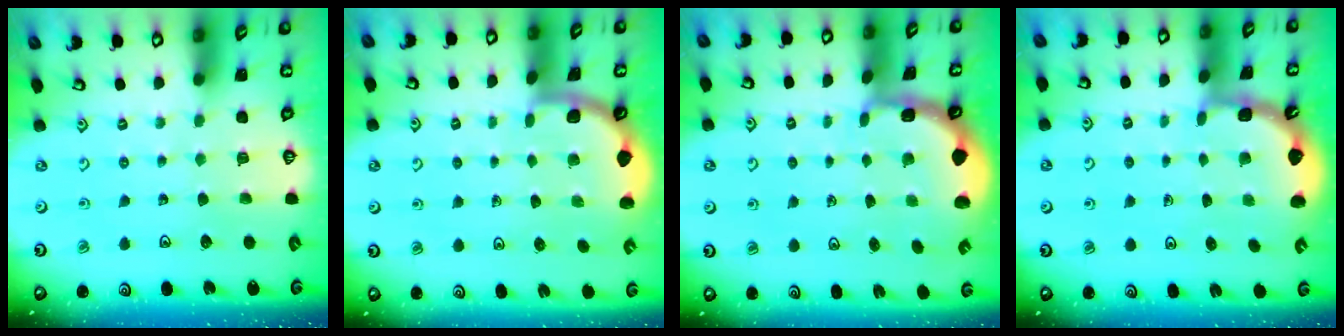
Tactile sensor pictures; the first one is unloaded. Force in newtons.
{"total": 1.9, "press": 1.9, "slide": 0.0}
{"total": 1.5, "press": 1.2, "slide": 0.7}
{"total": 2.1, "press": 2.1, "slide": 0.2}